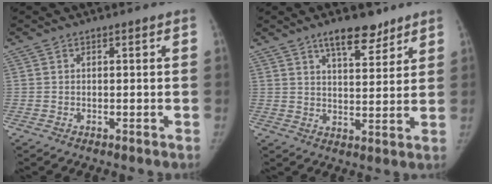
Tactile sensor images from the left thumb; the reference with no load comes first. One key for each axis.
{"total": 8.3, "fx": 5.9, "fy": 3.2, "fz": 4.9, "tx": -0.052, "ty": -0.038, "tz": 0.094}